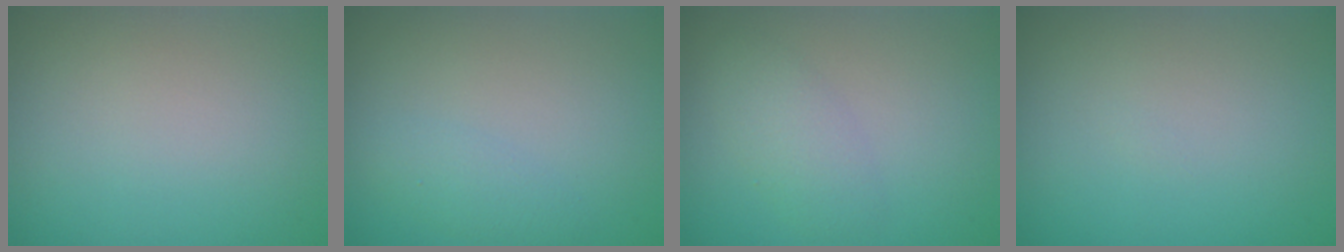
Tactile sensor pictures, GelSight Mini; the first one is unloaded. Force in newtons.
{"total": 1.3, "press": 1.3, "slide": 0.1}
{"total": 2.4, "press": 2.4, "slide": 0.1}
{"total": 0.0}